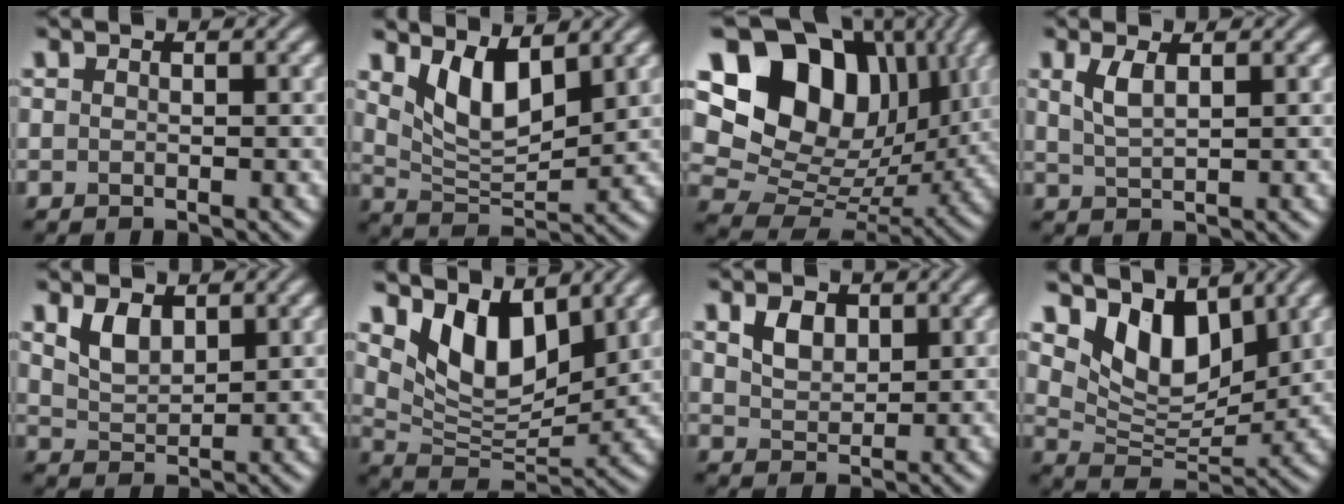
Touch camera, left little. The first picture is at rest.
{"total": 5.6, "force": [2.9, 2.4, 4.1], "torque": [-0.086, -0.014, 0.056]}
{"total": 17.2, "force": [7.3, 12.2, 9.7], "torque": [-0.176, 0.058, 0.123]}
{"total": 2.2, "force": [1.0, 0.8, 1.8], "torque": [-0.041, 0.001, 0.024]}
{"total": 2.9, "force": [1.6, 1.6, 1.8], "torque": [-0.041, -0.002, 0.037]}
{"total": 7.0, "force": [4.1, 3.5, 4.6], "torque": [-0.086, -0.015, 0.072]}
{"total": 2.6, "force": [1.3, 1.7, 1.5], "torque": [-0.032, 0.001, 0.026]}
{"total": 6.8, "force": [4.3, 3.6, 4.0], "torque": [-0.078, -0.013, 0.073]}